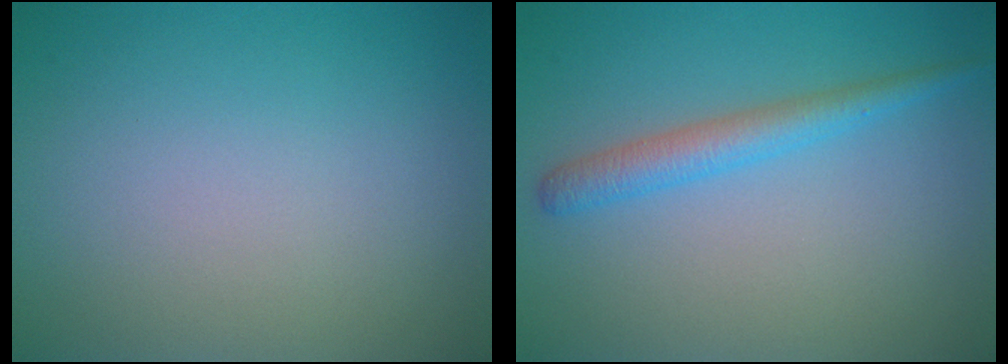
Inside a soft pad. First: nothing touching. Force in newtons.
{"total": 2.6, "press": 2.6, "slide": 0.1}